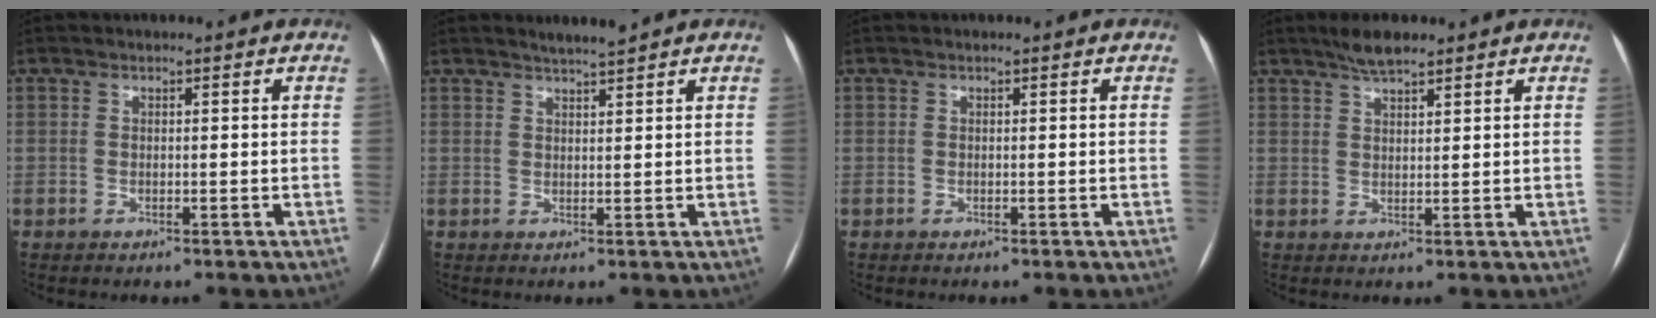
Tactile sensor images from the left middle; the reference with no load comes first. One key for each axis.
{"total": 2.7, "fx": 2.5, "fy": -0.2, "fz": 1.1, "tx": -0.020, "ty": 0.003, "tz": 0.043}
{"total": 0.0}
{"total": 4.0, "fx": 3.2, "fy": 0.7, "fz": 2.3, "tx": -0.046, "ty": 0.007, "tz": 0.059}